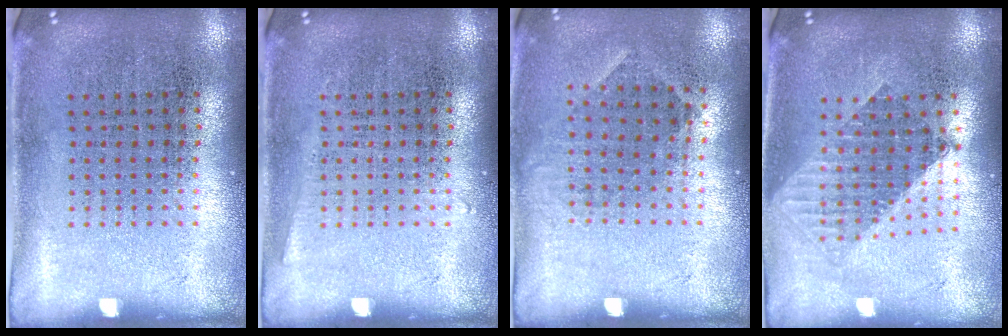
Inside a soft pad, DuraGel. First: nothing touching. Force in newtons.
{"total": 0.7, "press": 0.7, "slide": 0.0}
{"total": 0.9, "press": 0.8, "slide": 0.5}
{"total": 1.6, "press": 1.3, "slide": 1.0}